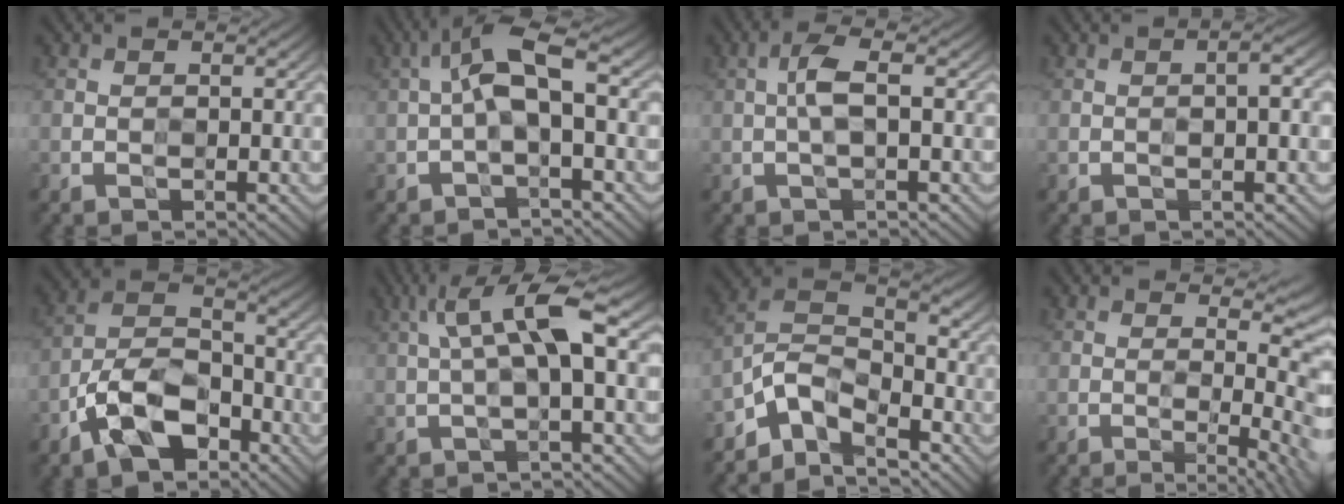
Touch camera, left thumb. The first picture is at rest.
{"total": 6.4, "force": [0.1, 1.9, 6.1], "torque": [-0.121, 0.024, -0.013]}
{"total": 3.0, "force": [0.3, 0.6, 3.0], "torque": [-0.065, 0.011, -0.001]}
{"total": 2.6, "force": [0.0, 0.4, 2.6], "torque": [-0.039, 0.009, -0.003]}
{"total": 10.2, "force": [-5.5, 5.3, 6.8], "torque": [-0.136, 0.002, -0.122]}
{"total": 7.4, "force": [1.6, 1.3, 7.1], "torque": [-0.133, 0.021, 0.023]}
{"total": 8.3, "force": [-6.2, 3.7, 4.1], "torque": [-0.072, 0.002, -0.141]}
{"total": 9.3, "force": [-0.8, 3.0, 8.8], "torque": [-0.085, 0.006, -0.008]}